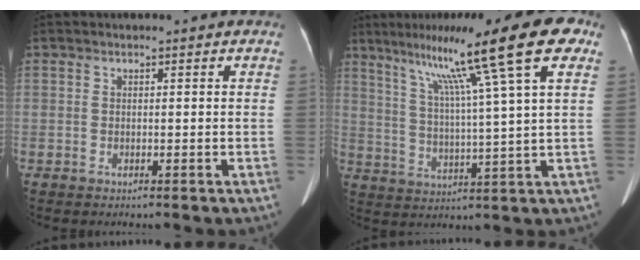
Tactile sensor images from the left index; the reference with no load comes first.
{"total": 16.1, "force": [8.8, -1.0, 13.4], "torque": [-0.204, 0.013, 0.126]}